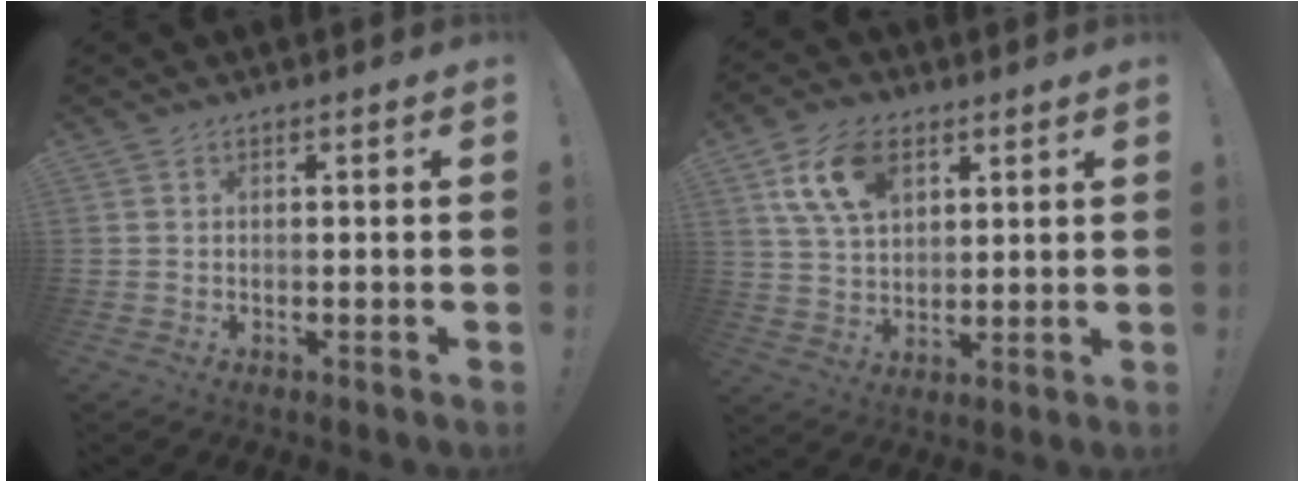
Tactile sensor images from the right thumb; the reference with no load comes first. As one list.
[{"total": 13.9, "force": [6.5, 8.7, 8.6], "torque": [-0.152, -0.010, 0.125]}]